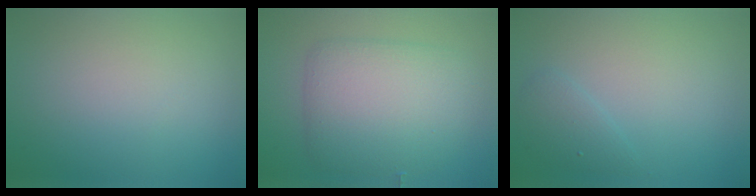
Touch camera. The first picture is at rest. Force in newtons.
{"total": 6.2, "press": 6.2, "slide": 0.1}
{"total": 1.5, "press": 1.5, "slide": 0.1}